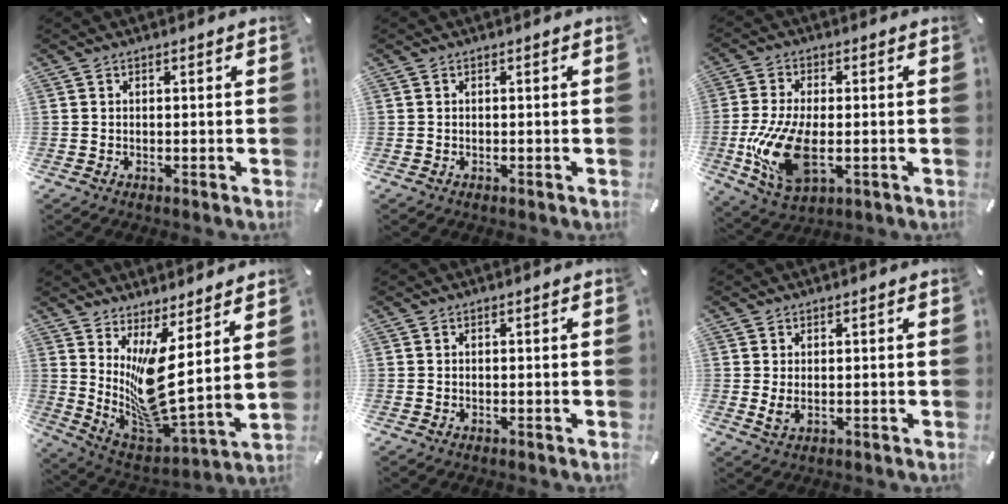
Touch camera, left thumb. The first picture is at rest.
{"total": 0.0}
{"total": 14.5, "force": [-2.2, 7.6, 12.1], "torque": [-0.278, -0.023, -0.037]}
{"total": 11.1, "force": [4.9, 2.8, 9.6], "torque": [-0.202, -0.094, 0.086]}
{"total": 0.0}
{"total": 2.4, "force": [0.5, 1.2, 2.0], "torque": [-0.038, -0.004, 0.005]}